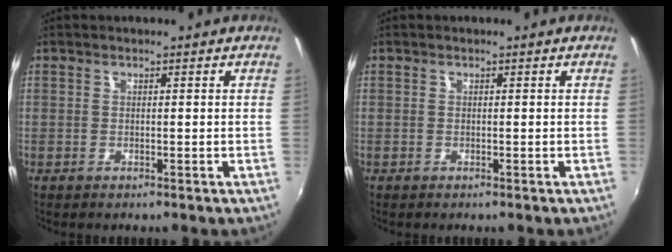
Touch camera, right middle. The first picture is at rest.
{"total": 0.0}